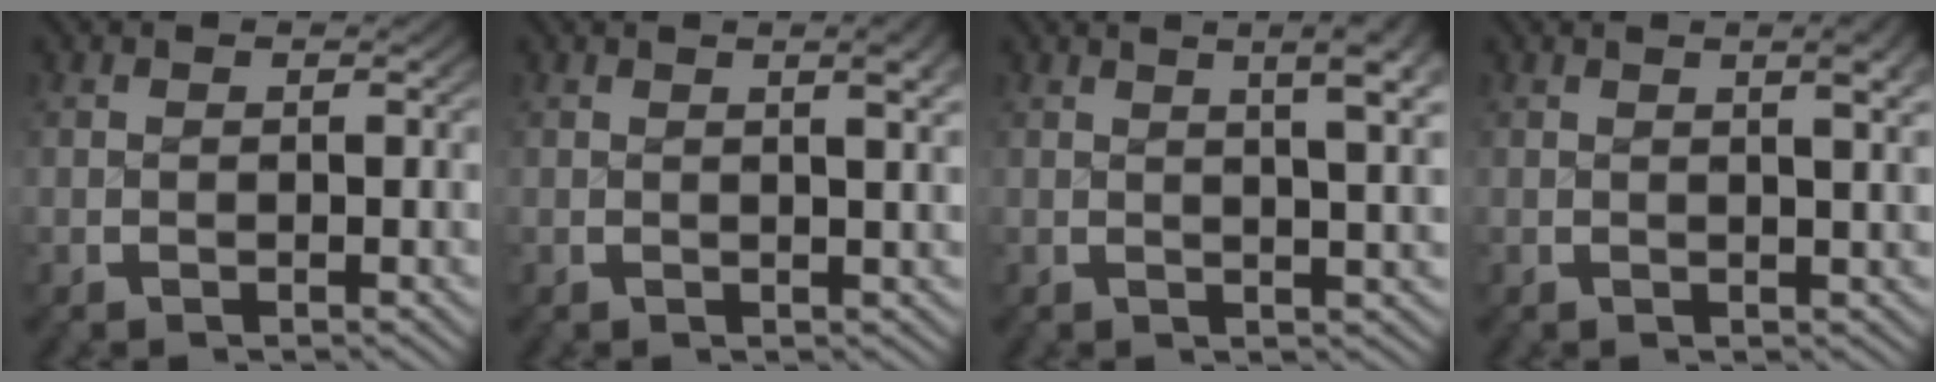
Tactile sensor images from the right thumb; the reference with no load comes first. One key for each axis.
{"total": 2.7, "fx": 1.2, "fy": 0.7, "fz": 2.4, "tx": -0.023, "ty": 0.007, "tz": 0.016}
{"total": 6.2, "fx": 2.8, "fy": 2.2, "fz": 5.1, "tx": -0.047, "ty": 0.013, "tz": 0.035}
{"total": 3.2, "fx": 1.4, "fy": 0.9, "fz": 2.8, "tx": -0.026, "ty": 0.008, "tz": 0.018}